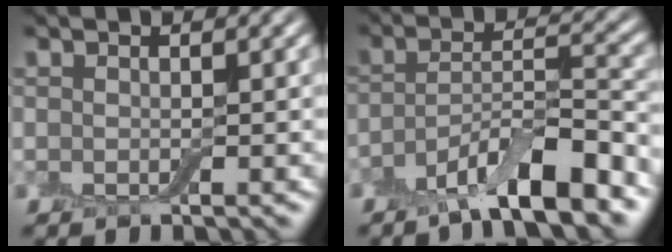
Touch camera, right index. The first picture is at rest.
{"total": 7.8, "force": [-5.0, 1.7, 5.7], "torque": [-0.092, 0.004, -0.090]}